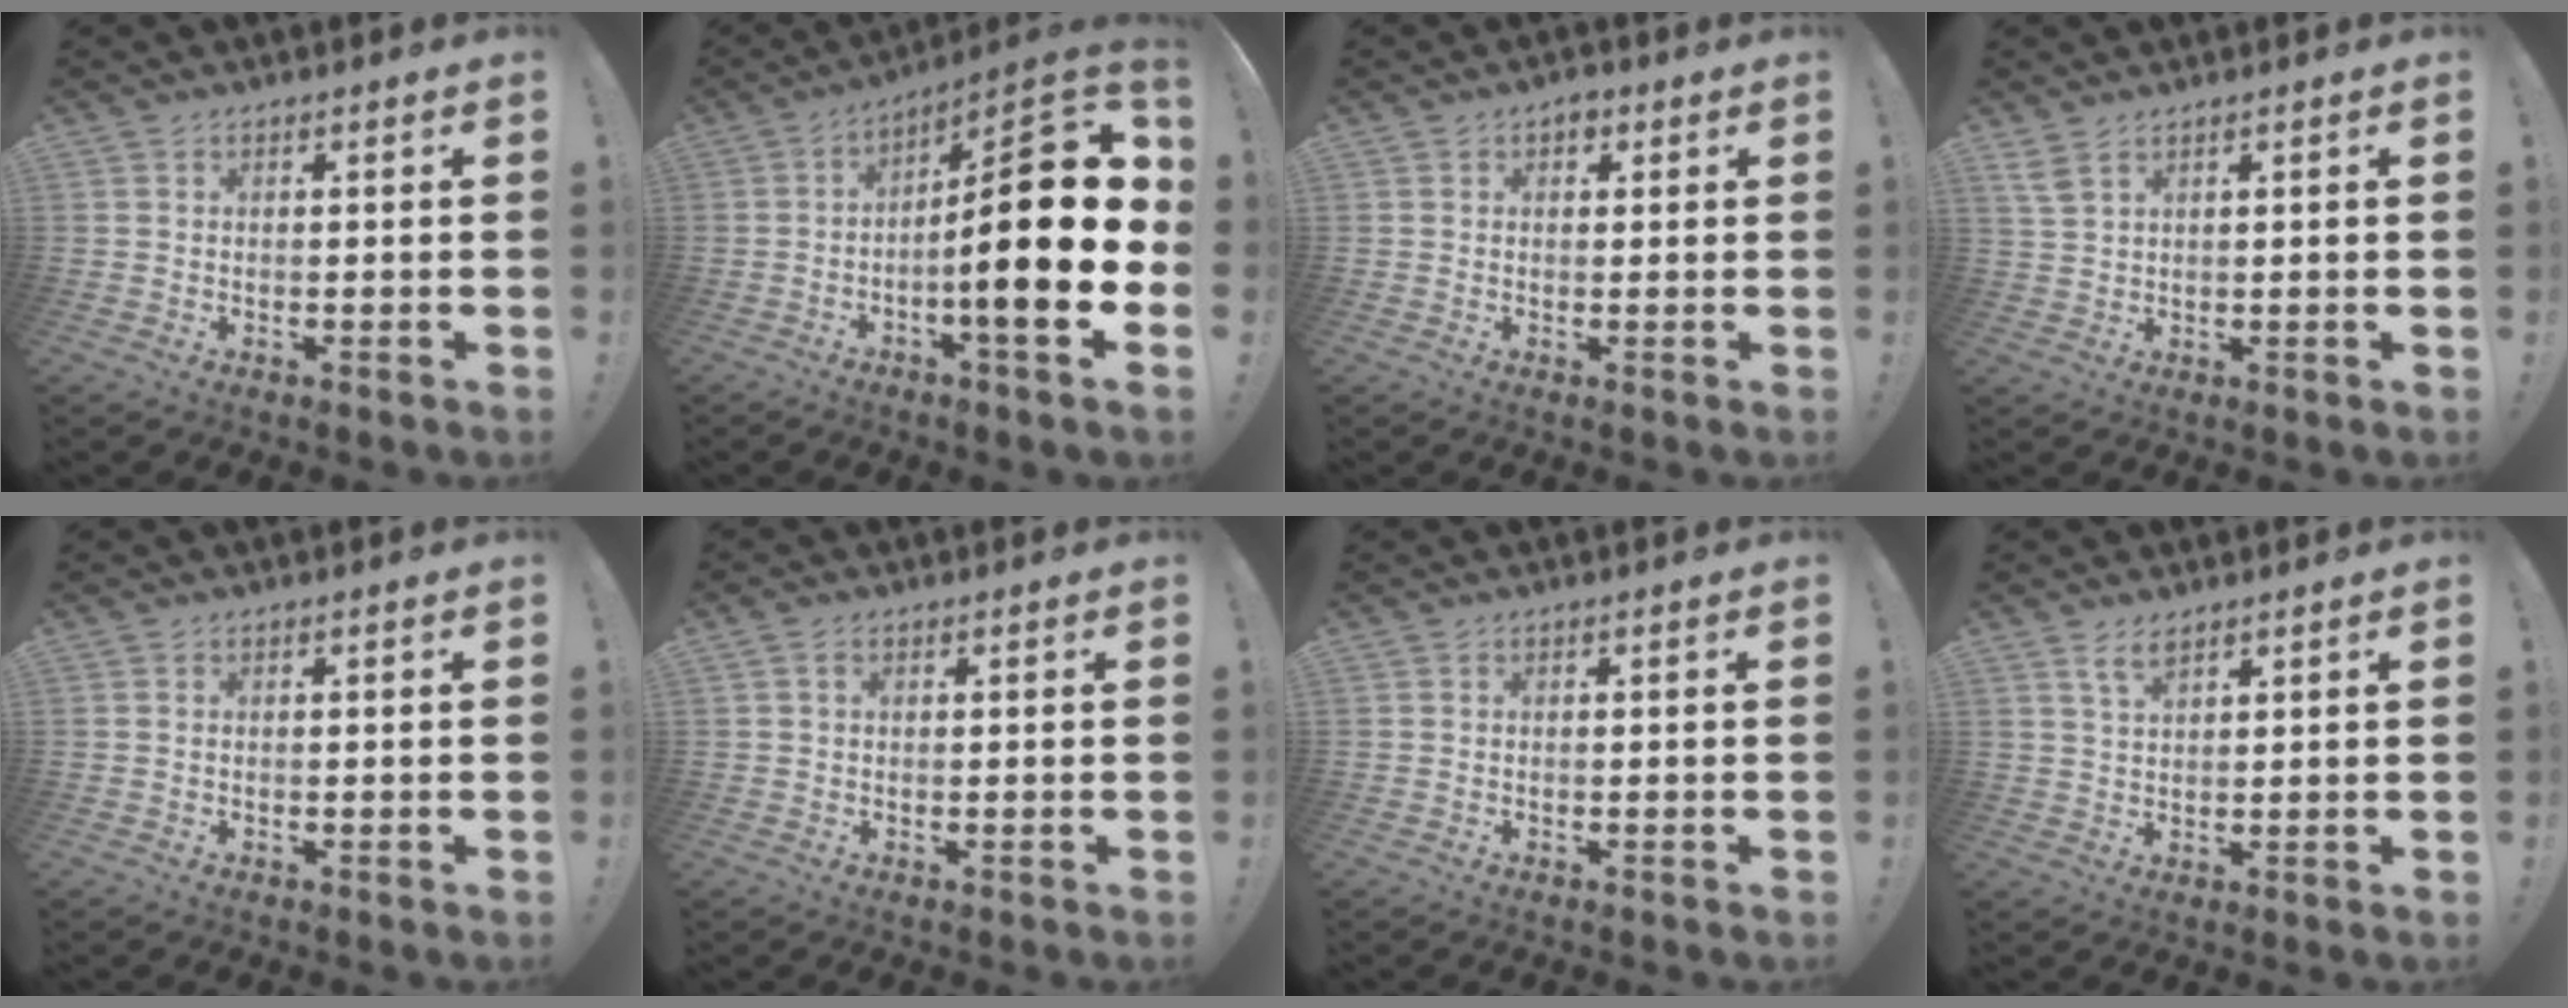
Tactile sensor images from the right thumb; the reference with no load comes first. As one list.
[{"total": 23.8, "force": [-2.5, 6.1, 22.9], "torque": [-0.338, 0.016, -0.040]}, {"total": 2.5, "force": [1.0, 1.9, 1.2], "torque": [-0.011, 0.000, 0.016]}, {"total": 3.8, "force": [2.5, 1.1, 2.6], "torque": [-0.060, -0.007, 0.049]}, {"total": 0.0}, {"total": 1.7, "force": [0.6, 1.2, 1.0], "torque": [-0.021, 0.005, 0.012]}, {"total": 0.0}, {"total": 3.9, "force": [2.7, 1.4, 2.4], "torque": [-0.045, -0.011, 0.048]}]